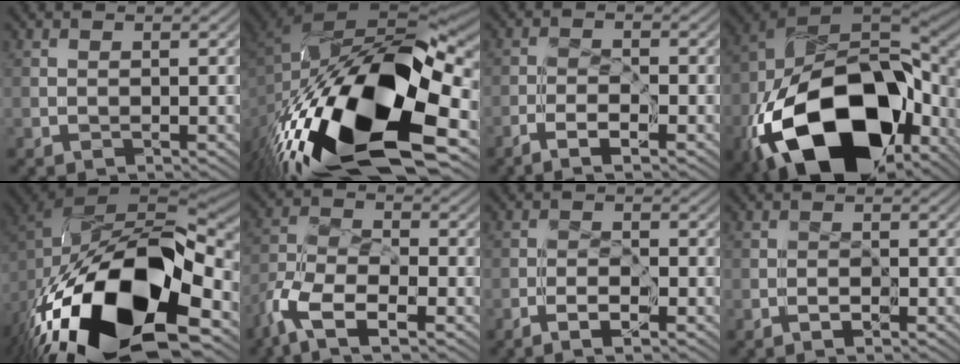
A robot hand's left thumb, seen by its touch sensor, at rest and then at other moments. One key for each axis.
{"total": 18.8, "fx": -6.7, "fy": 9.6, "fz": 14.7, "tx": -0.298, "ty": -0.049, "tz": -0.100}
{"total": 2.5, "fx": -1.9, "fy": 0.0, "fz": 1.6, "tx": -0.038, "ty": -0.001, "tz": -0.037}
{"total": 20.7, "fx": -9.7, "fy": 11.9, "fz": 13.9, "tx": -0.309, "ty": -0.053, "tz": -0.144}
{"total": 20.0, "fx": -8.7, "fy": 10.3, "fz": 14.8, "tx": -0.325, "ty": -0.045, "tz": -0.123}
{"total": 7.0, "fx": -4.4, "fy": 2.7, "fz": 4.7, "tx": -0.112, "ty": -0.009, "tz": -0.094}
{"total": 1.9, "fx": -1.5, "fy": -0.1, "fz": 1.2, "tx": -0.029, "ty": 0.002, "tz": -0.030}
{"total": 0.6, "fx": -0.6, "fy": -0.2, "fz": 0.1, "tx": -0.003, "ty": 0.001, "tz": -0.011}